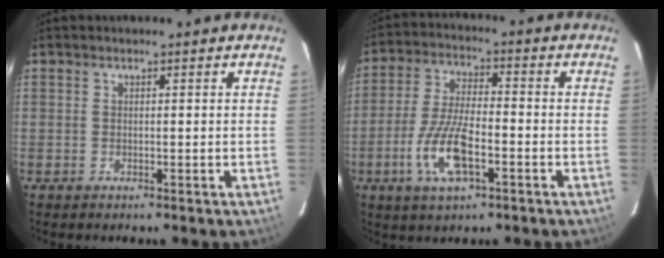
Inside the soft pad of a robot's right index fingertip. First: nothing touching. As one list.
[{"total": 10.8, "force": [-4.4, 3.7, 9.2], "torque": [-0.195, -0.006, -0.083]}]